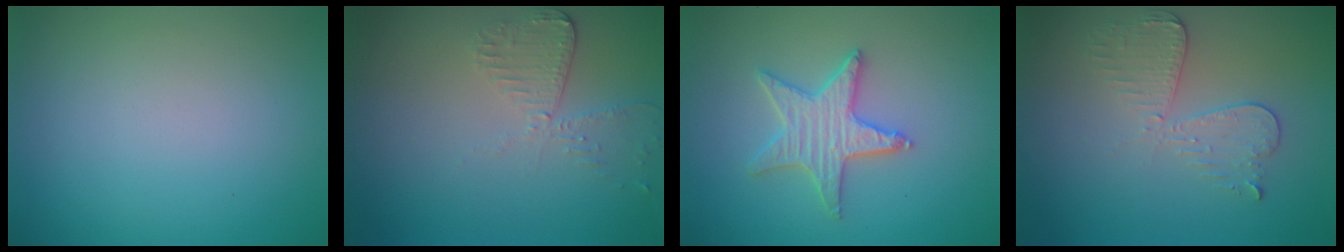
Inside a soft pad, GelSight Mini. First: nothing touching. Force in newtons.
{"total": 2.5, "press": 2.3, "slide": 1.2}
{"total": 3.4, "press": 3.2, "slide": 1.0}
{"total": 3.0, "press": 2.7, "slide": 1.2}